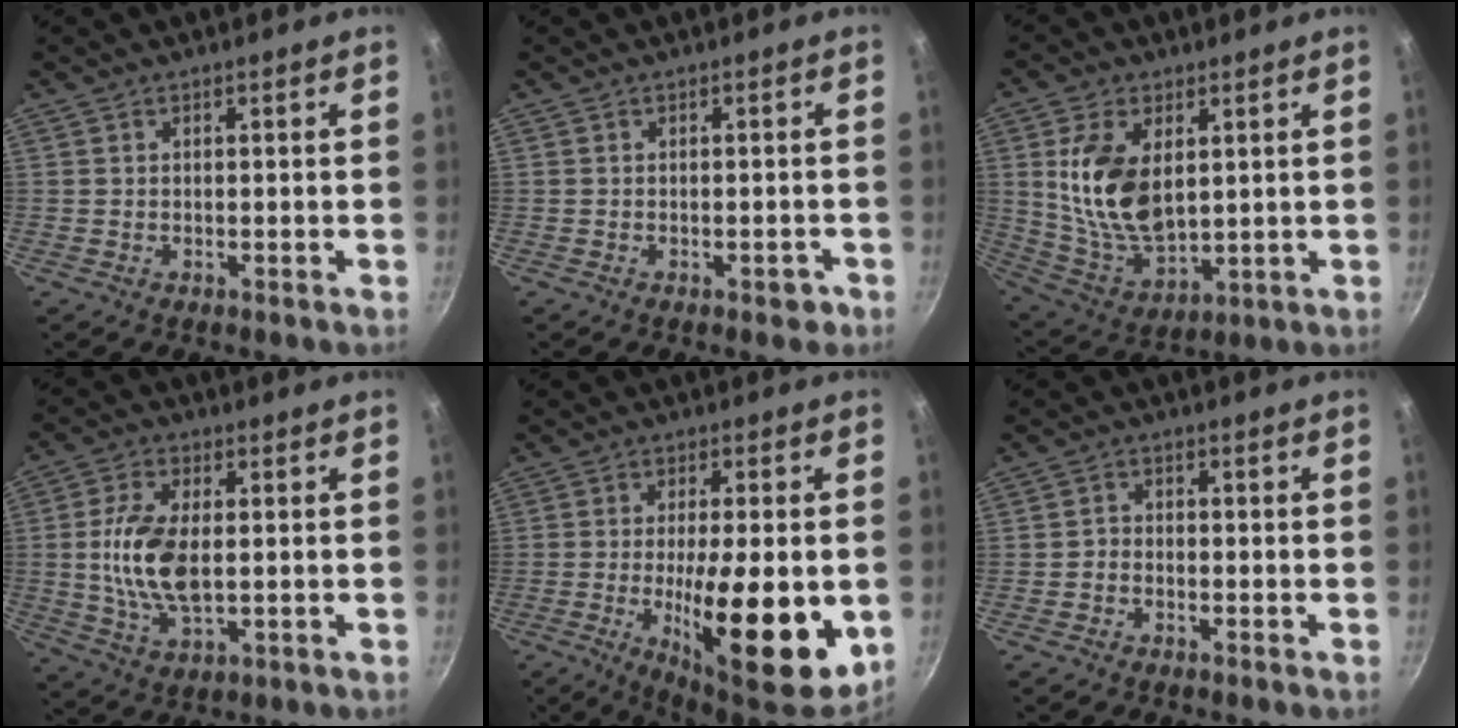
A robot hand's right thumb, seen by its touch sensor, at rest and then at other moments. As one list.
[{"total": 2.2, "force": [-1.2, 1.1, 1.5], "torque": [-0.009, 0.013, -0.009]}, {"total": 15.1, "force": [3.2, 8.8, 11.9], "torque": [-0.214, -0.027, 0.076]}, {"total": 11.4, "force": [0.2, 6.0, 9.7], "torque": [-0.195, 0.001, 0.004]}, {"total": 19.0, "force": [-3.9, 5.6, 17.7], "torque": [-0.253, -0.001, -0.053]}, {"total": 1.8, "force": [-1.3, 1.1, 0.7], "torque": [-0.010, 0.013, -0.027]}]